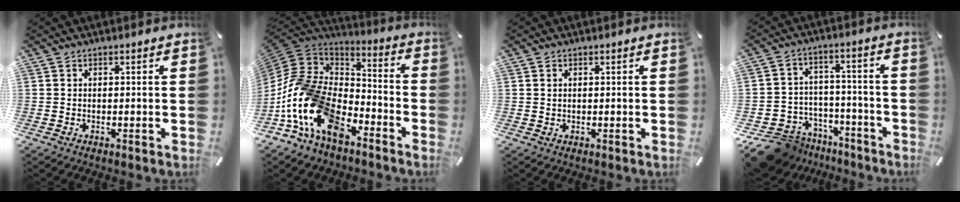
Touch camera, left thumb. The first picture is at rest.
{"total": 19.2, "force": [-10.6, 11.3, 11.3], "torque": [-0.252, 0.034, -0.193]}
{"total": 0.7, "force": [0.2, 0.6, 0.3], "torque": [-0.006, 0.005, 0.003]}
{"total": 11.0, "force": [-7.9, 7.4, 2.1], "torque": [-0.039, 0.053, -0.135]}